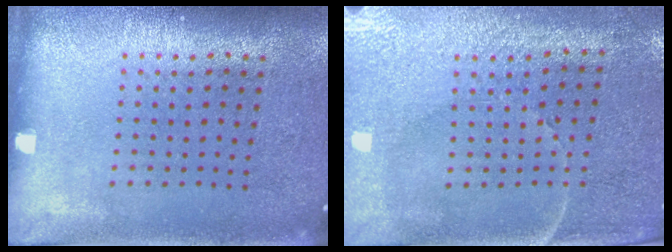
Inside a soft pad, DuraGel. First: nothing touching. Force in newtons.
{"total": 3.3, "press": 3.1, "slide": 1.1}